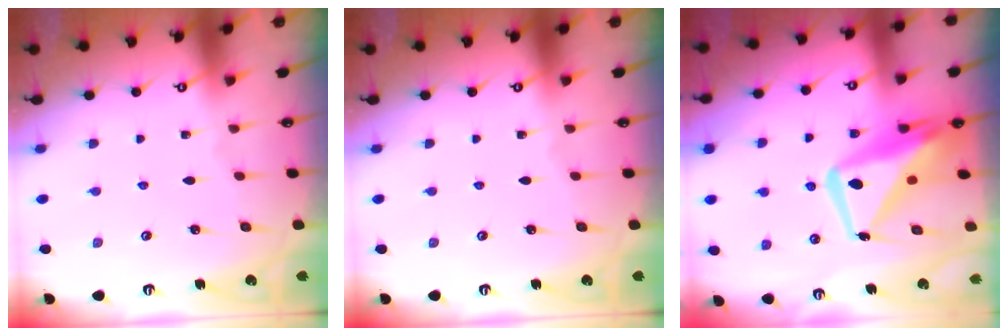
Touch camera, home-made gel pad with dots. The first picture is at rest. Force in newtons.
{"total": 0.0}
{"total": 15.7, "press": 15.6, "slide": 1.4}